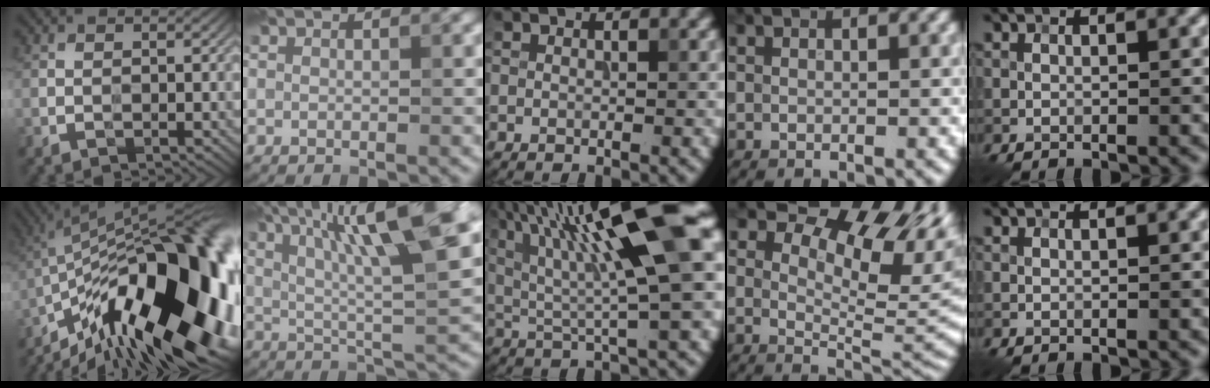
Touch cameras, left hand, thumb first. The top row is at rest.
{"thumb": {"total": 22.2, "force": [-9.3, 7.6, 18.6], "torque": [-0.268, 0.015, -0.155]}, "index": {"total": 13.7, "force": [5.6, 3.1, 12.1], "torque": [-0.190, 0.018, 0.089]}, "middle": {"total": 14.3, "force": [4.3, 2.7, 13.3], "torque": [-0.210, 0.019, 0.073]}, "ring": {"total": 11.0, "force": [5.3, 5.4, 7.9], "torque": [-0.112, 0.007, 0.083]}}